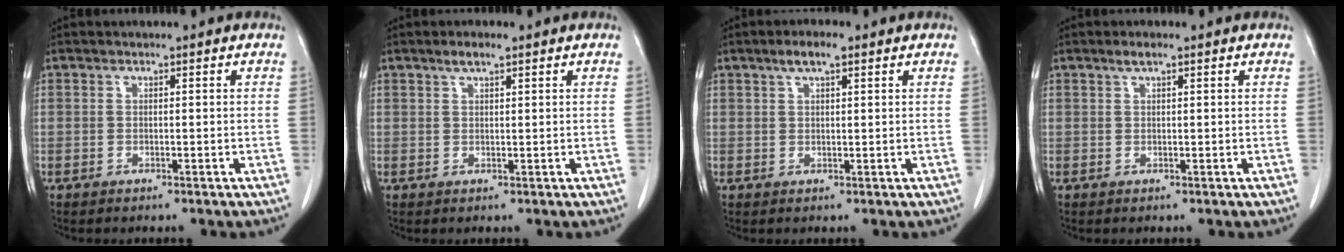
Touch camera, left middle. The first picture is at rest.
{"total": 2.0, "force": [1.4, 0.4, 1.4], "torque": [-0.030, 0.005, 0.026]}
{"total": 3.1, "force": [1.9, 0.7, 2.3], "torque": [-0.046, 0.008, 0.034]}
{"total": 1.4, "force": [0.9, 0.2, 1.0], "torque": [-0.023, 0.004, 0.018]}